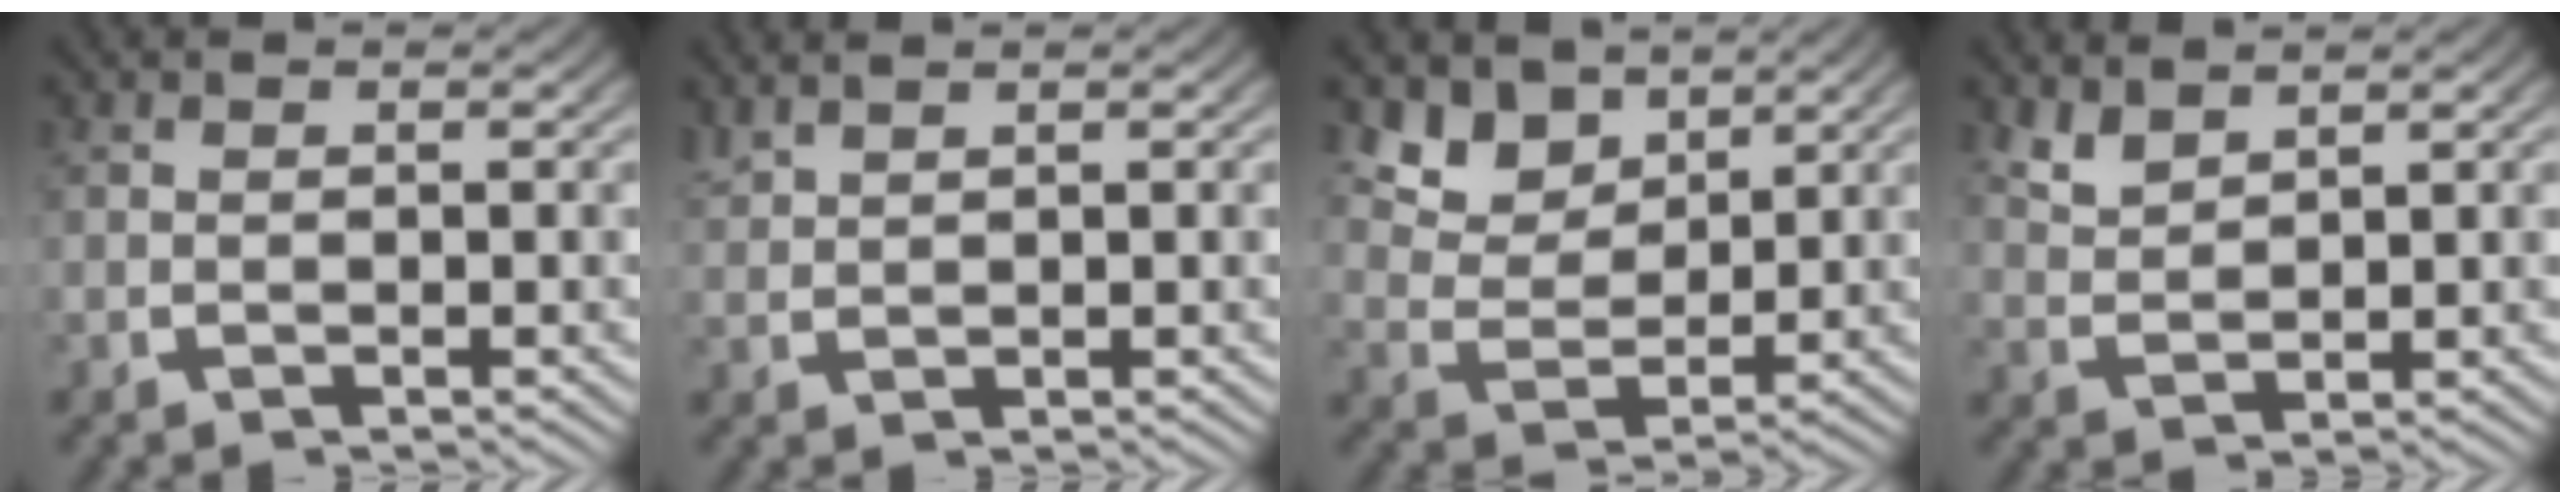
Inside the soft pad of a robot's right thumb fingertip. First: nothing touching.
{"total": 1.9, "force": [1.8, 0.3, 0.5], "torque": [-0.009, 0.007, 0.039]}
{"total": 6.5, "force": [2.9, 4.6, 3.6], "torque": [-0.081, -0.013, 0.055]}
{"total": 2.9, "force": [2.4, 1.0, 1.2], "torque": [-0.027, 0.000, 0.056]}